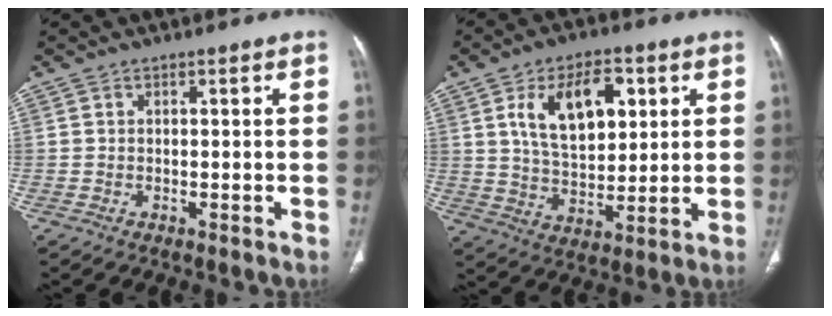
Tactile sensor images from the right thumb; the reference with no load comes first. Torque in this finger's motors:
{"motor_torque": [0.43, 0.48, 0.25, 0.03, 0.25]}